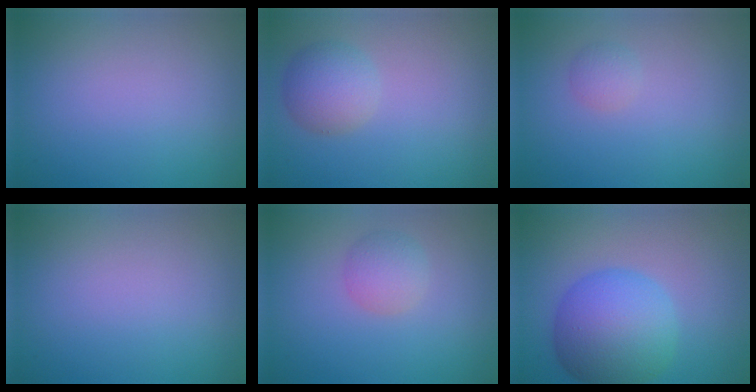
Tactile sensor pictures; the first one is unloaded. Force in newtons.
{"total": 3.0, "press": 3.0, "slide": 0.1}
{"total": 1.1, "press": 1.1, "slide": 0.0}
{"total": 0.0}
{"total": 2.1, "press": 2.1, "slide": 0.0}
{"total": 8.1, "press": 8.1, "slide": 0.1}